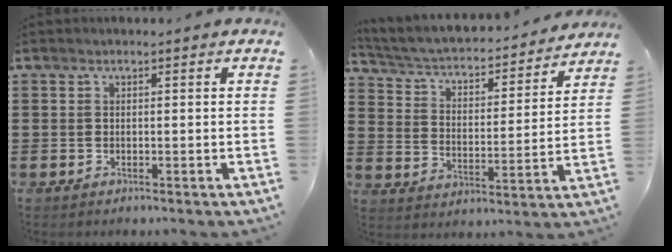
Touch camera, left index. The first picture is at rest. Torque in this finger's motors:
{"motor_torque": [2.14, 0.00, 0.44, 0.12]}